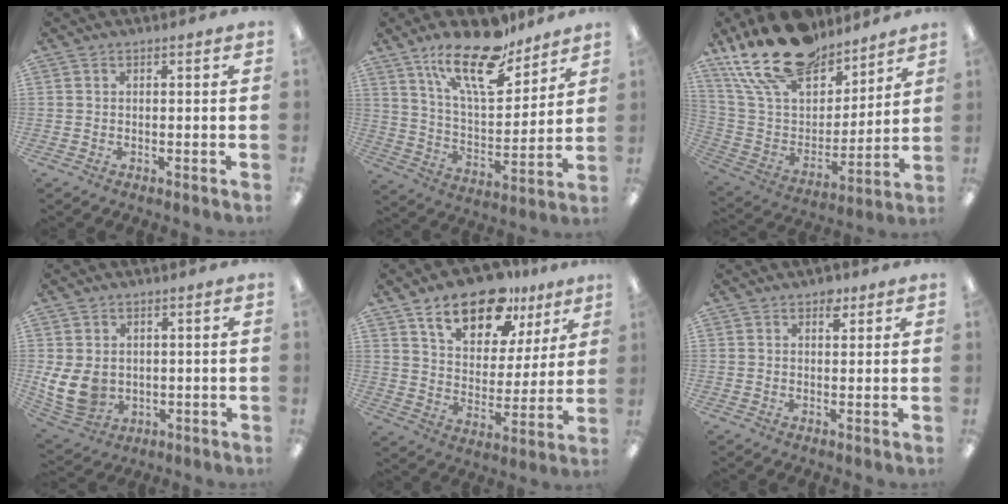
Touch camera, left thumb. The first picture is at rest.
{"total": 20.1, "force": [14.2, 7.7, 12.0], "torque": [-0.198, -0.082, 0.242]}
{"total": 22.9, "force": [17.2, 11.1, 10.3], "torque": [-0.202, -0.100, 0.313]}
{"total": 9.2, "force": [0.2, 7.3, 5.6], "torque": [-0.139, -0.002, 0.009]}
{"total": 16.7, "force": [11.4, 8.6, 8.7], "torque": [-0.136, -0.058, 0.199]}
{"total": 2.8, "force": [1.8, 1.6, 1.5], "torque": [-0.007, -0.007, 0.027]}